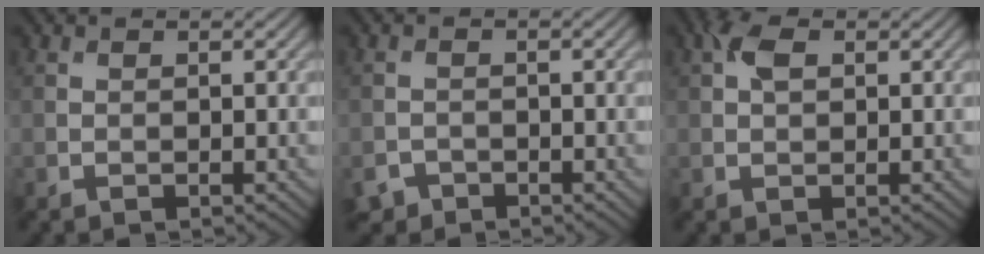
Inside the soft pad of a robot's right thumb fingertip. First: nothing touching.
{"total": 1.8, "force": [-1.4, 1.1, 0.2], "torque": [-0.002, -0.002, -0.032]}
{"total": 2.9, "force": [1.0, 1.7, 2.2], "torque": [-0.048, 0.007, 0.014]}